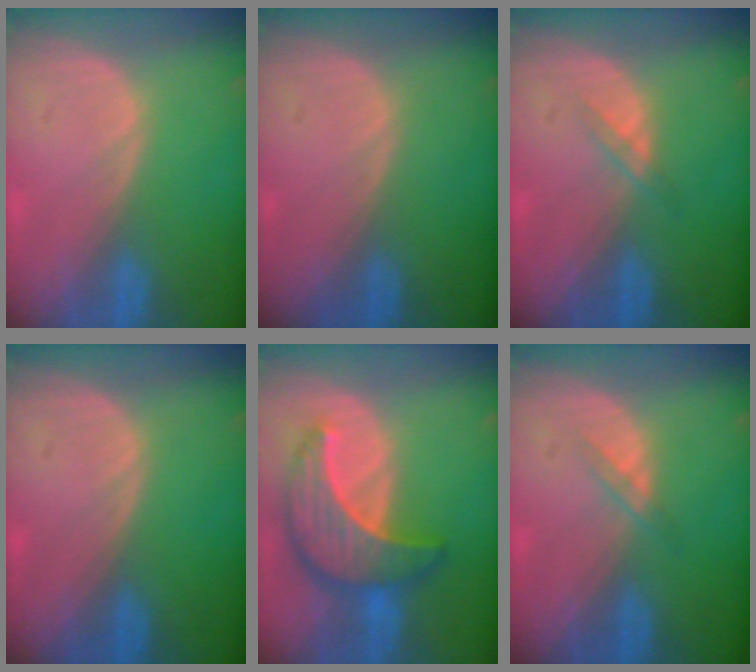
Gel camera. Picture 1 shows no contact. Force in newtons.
{"total": 0.0}
{"total": 1.5, "press": 1.5, "slide": 0.1}
{"total": 0.0}
{"total": 9.6, "press": 9.5, "slide": 0.8}
{"total": 1.5, "press": 1.5, "slide": 0.1}